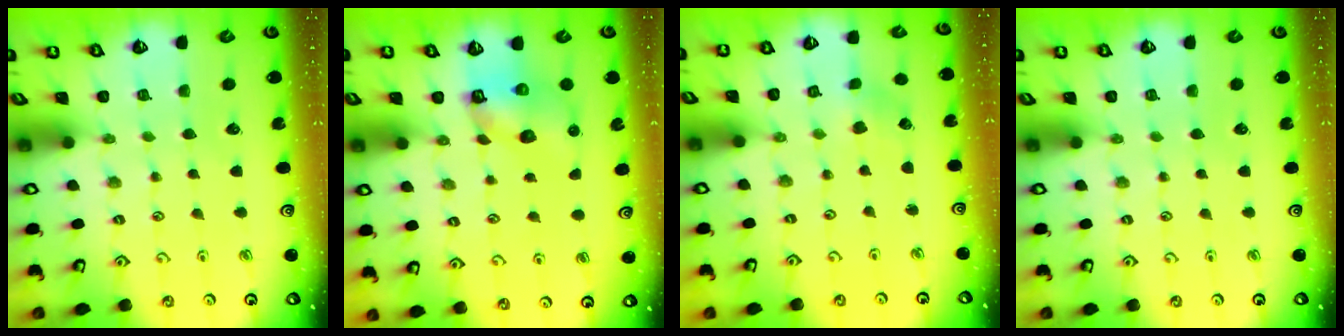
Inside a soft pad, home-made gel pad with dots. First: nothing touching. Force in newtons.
{"total": 7.0, "press": 6.9, "slide": 0.4}
{"total": 2.0, "press": 2.0, "slide": 0.4}
{"total": 0.0}